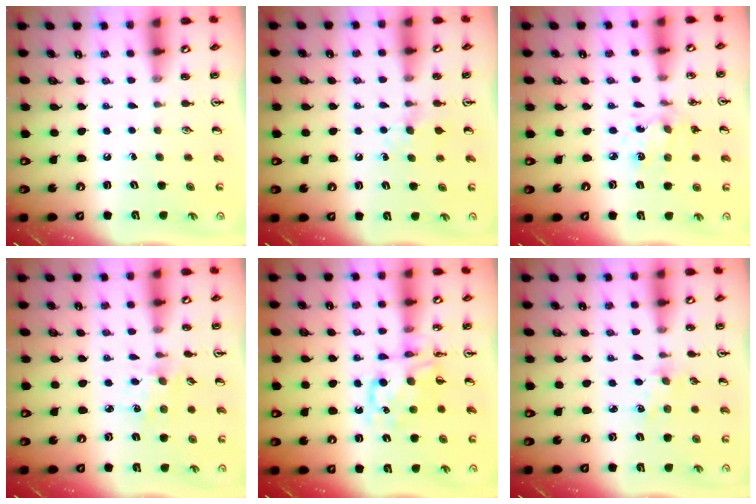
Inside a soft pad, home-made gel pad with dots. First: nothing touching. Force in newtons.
{"total": 5.0, "press": 5.0, "slide": 0.7}
{"total": 3.1, "press": 2.9, "slide": 1.1}
{"total": 2.2, "press": 2.2, "slide": 0.2}
{"total": 9.9, "press": 9.8, "slide": 0.9}
{"total": 2.9, "press": 2.8, "slide": 0.4}